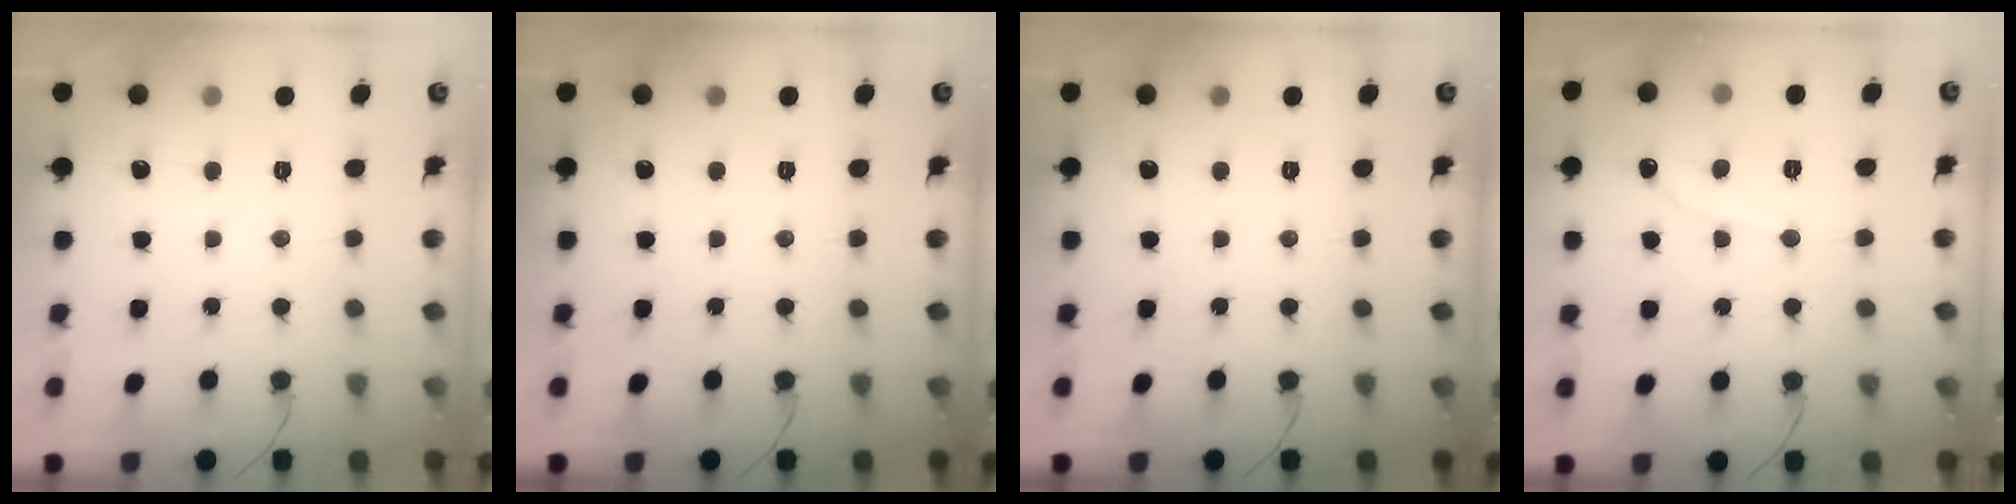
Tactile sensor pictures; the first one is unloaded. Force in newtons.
{"total": 0.0}
{"total": 0.0}
{"total": 2.2, "press": 2.2, "slide": 0.2}